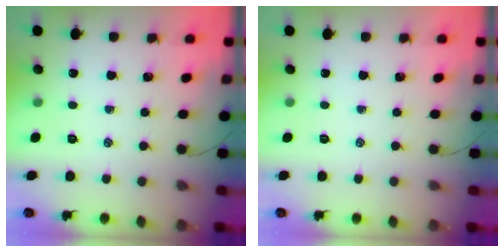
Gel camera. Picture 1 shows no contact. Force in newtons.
{"total": 0.0}